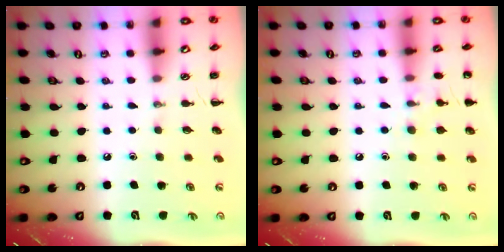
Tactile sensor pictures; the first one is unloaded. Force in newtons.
{"total": 8.1, "press": 7.8, "slide": 2.3}